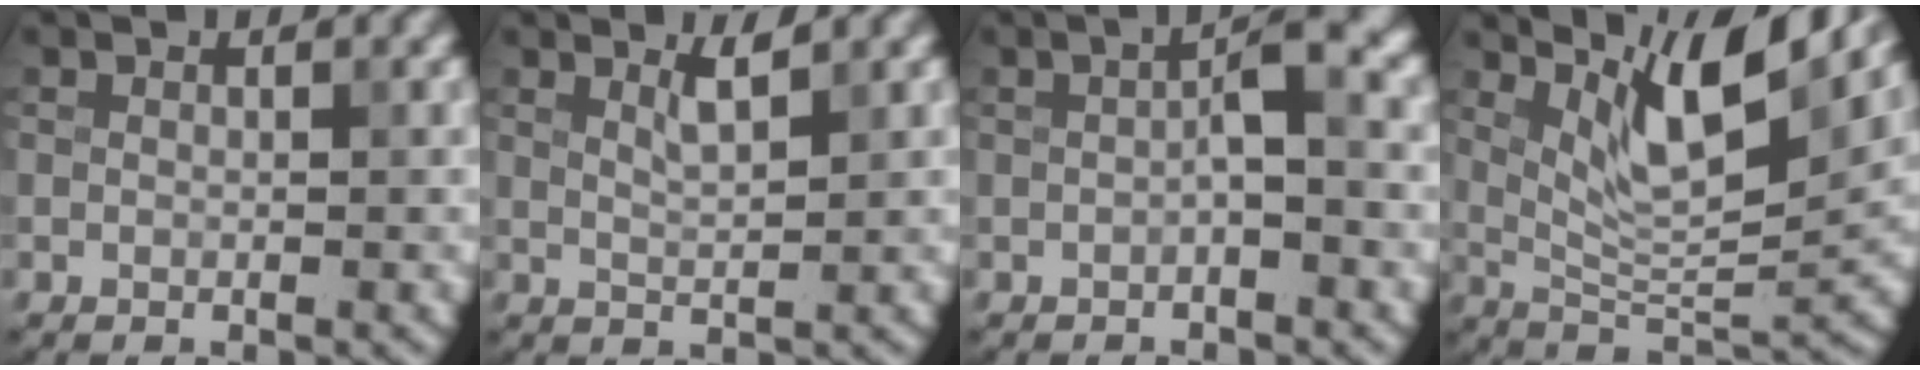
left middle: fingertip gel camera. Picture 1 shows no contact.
{"total": 1.8, "force": [1.2, 0.4, 1.3], "torque": [-0.021, 0.001, 0.019]}
{"total": 2.6, "force": [-0.3, 0.5, 2.5], "torque": [-0.044, 0.012, -0.008]}
{"total": 8.5, "force": [4.8, 1.8, 6.8], "torque": [-0.114, -0.004, 0.090]}